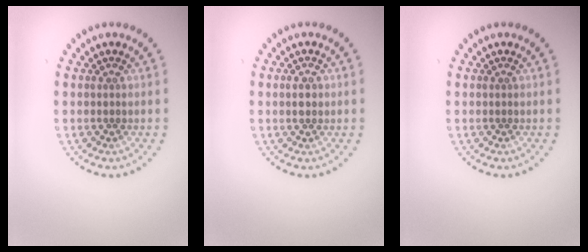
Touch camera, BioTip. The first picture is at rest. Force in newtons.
{"total": 1.8, "press": 1.7, "slide": 0.2}
{"total": 0.0}